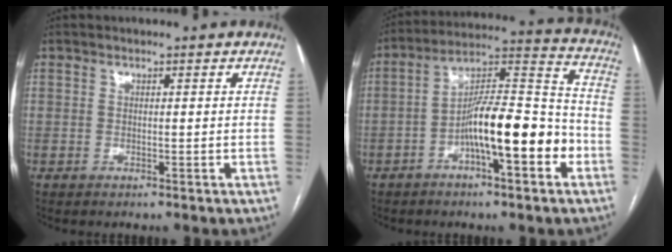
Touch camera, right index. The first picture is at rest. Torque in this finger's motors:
{"motor_torque": [1.44, -0.70, 1.05, 0.21]}